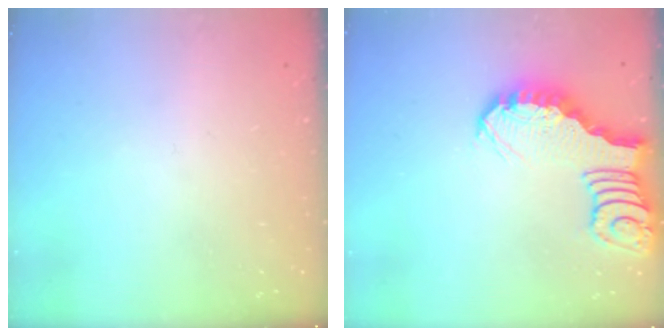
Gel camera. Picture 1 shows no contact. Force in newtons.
{"total": 3.0, "press": 3.0, "slide": 0.3}